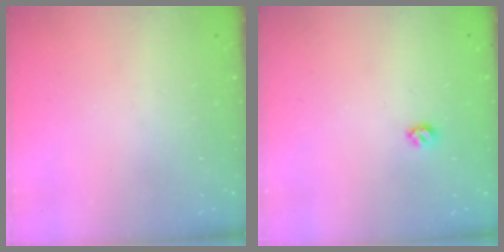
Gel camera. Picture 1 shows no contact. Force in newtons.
{"total": 5.3, "press": 5.3, "slide": 0.7}